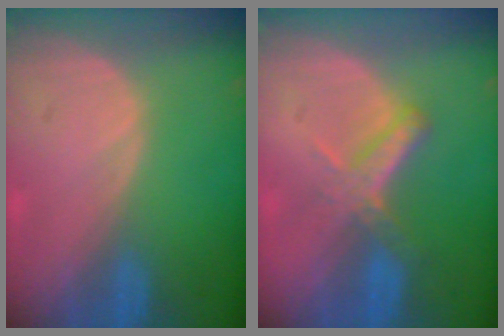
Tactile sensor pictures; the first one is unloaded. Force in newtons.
{"total": 5.5, "press": 4.7, "slide": 2.7}